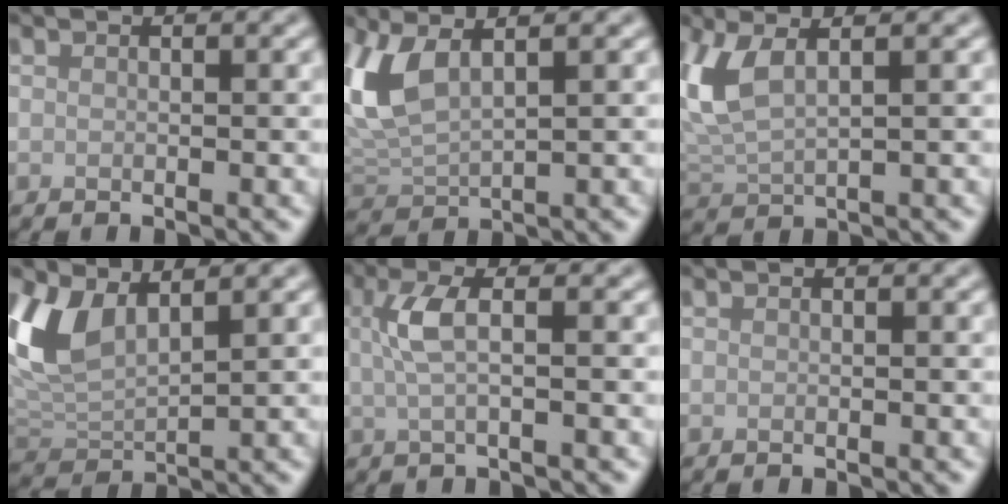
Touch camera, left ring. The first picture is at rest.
{"total": 5.2, "force": [2.3, 2.0, 4.2], "torque": [-0.104, 0.006, 0.048]}
{"total": 4.1, "force": [1.9, 1.5, 3.4], "torque": [-0.089, 0.004, 0.041]}
{"total": 5.5, "force": [2.6, 2.8, 3.9], "torque": [-0.095, -0.006, 0.052]}
{"total": 3.0, "force": [0.4, 0.8, 2.8], "torque": [-0.061, 0.003, 0.007]}
{"total": 0.0}